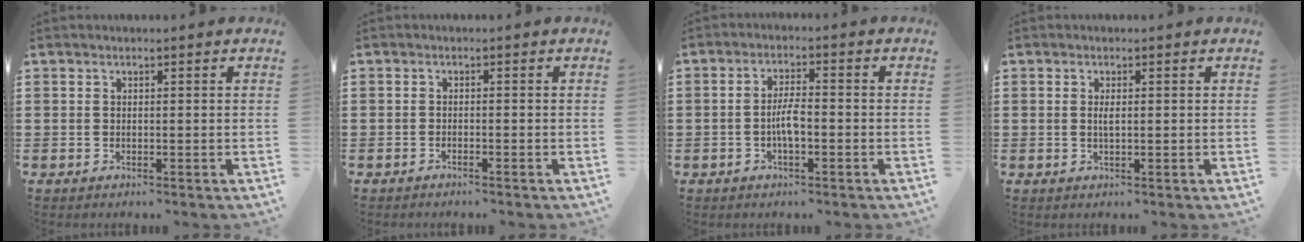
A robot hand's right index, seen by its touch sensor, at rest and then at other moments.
{"total": 0.9, "force": [-0.9, -0.1, 0.2], "torque": [-0.006, -0.003, -0.017]}
{"total": 3.9, "force": [-0.9, 1.1, 3.6], "torque": [-0.078, 0.001, -0.022]}
{"total": 1.4, "force": [0.2, 0.4, 1.3], "torque": [-0.025, 0.002, 0.002]}